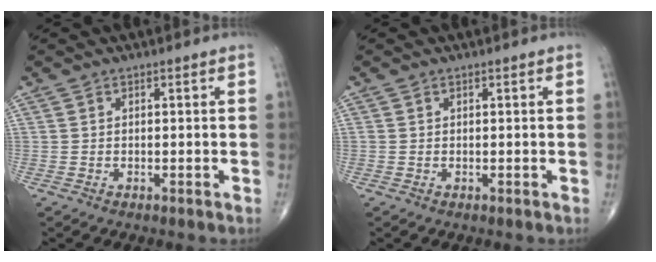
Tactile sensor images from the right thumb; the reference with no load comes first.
{"total": 0.0}